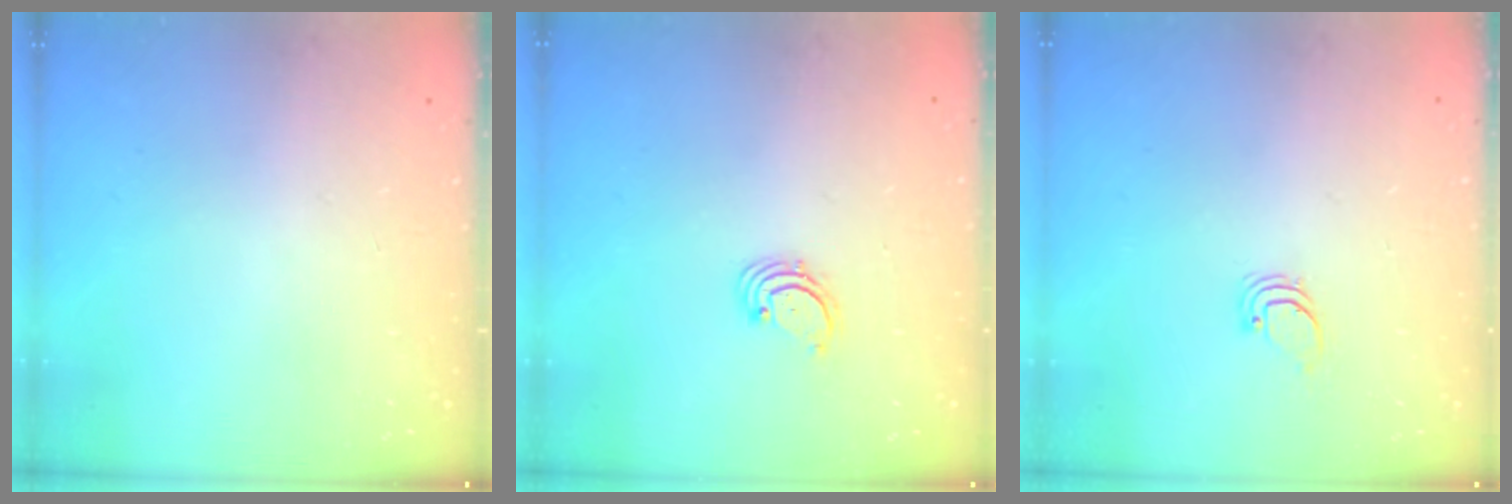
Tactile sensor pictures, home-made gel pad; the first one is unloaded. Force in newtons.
{"total": 1.7, "press": 1.7, "slide": 0.2}
{"total": 0.9, "press": 0.9, "slide": 0.1}